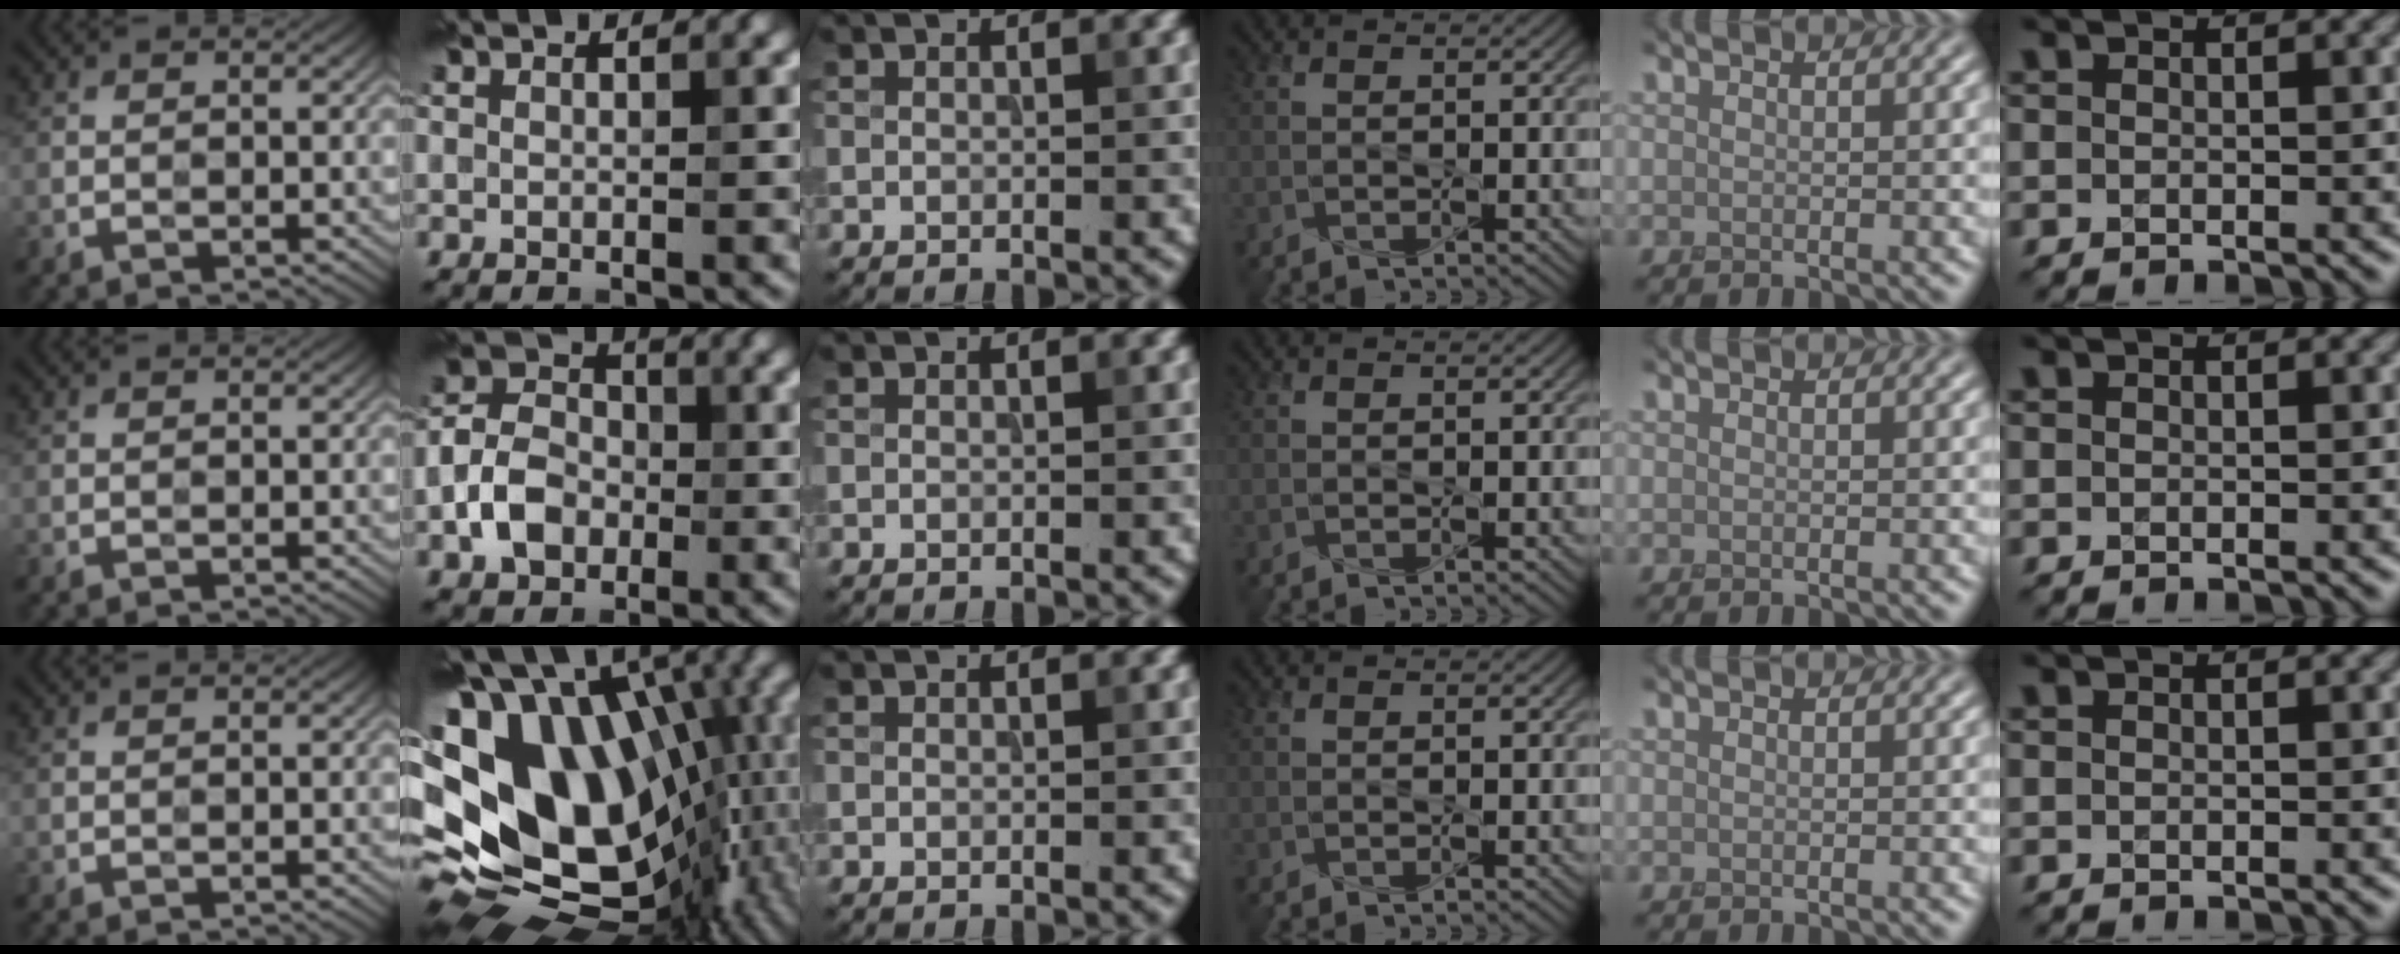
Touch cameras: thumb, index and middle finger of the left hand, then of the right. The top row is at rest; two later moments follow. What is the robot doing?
{"motion": "press", "object": "joystick"}